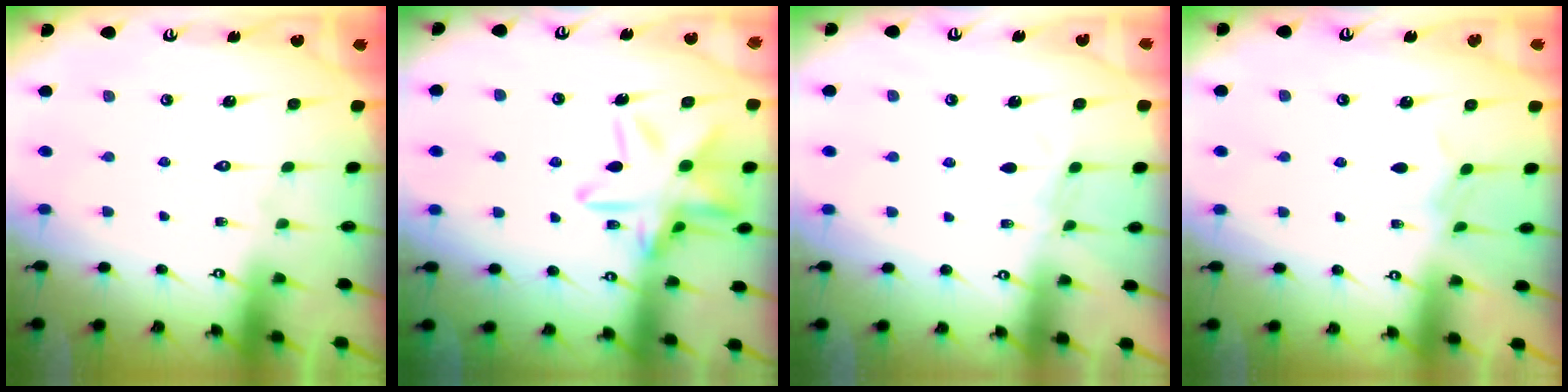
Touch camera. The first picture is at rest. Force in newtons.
{"total": 17.4, "press": 17.3, "slide": 1.2}
{"total": 3.4, "press": 3.4, "slide": 0.5}
{"total": 3.1, "press": 3.1, "slide": 0.5}